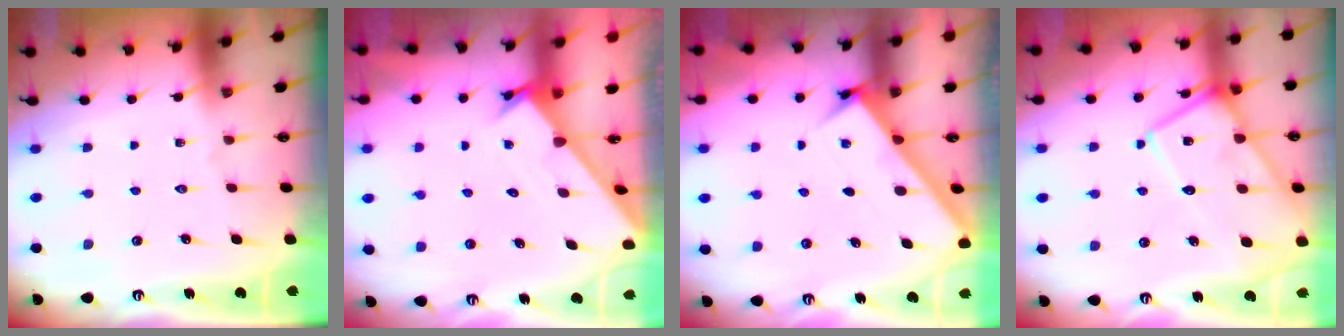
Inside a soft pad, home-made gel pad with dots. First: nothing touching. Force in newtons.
{"total": 1.7, "press": 1.7, "slide": 0.1}
{"total": 2.9, "press": 2.9, "slide": 0.2}
{"total": 13.9, "press": 13.8, "slide": 1.3}